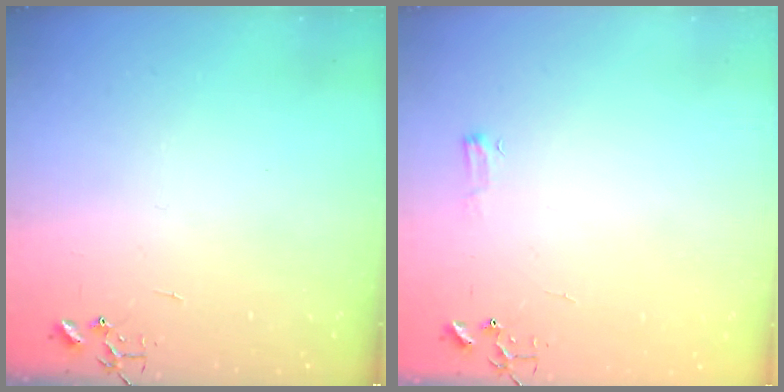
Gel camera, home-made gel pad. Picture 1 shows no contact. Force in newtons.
{"total": 4.1, "press": 4.1, "slide": 0.6}